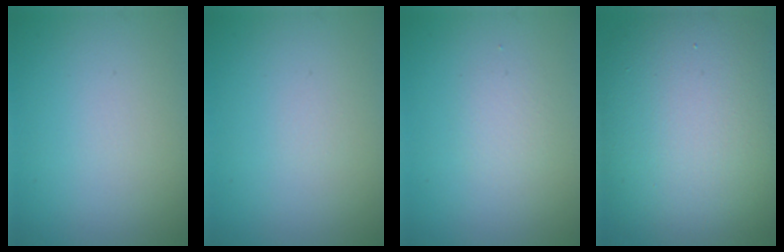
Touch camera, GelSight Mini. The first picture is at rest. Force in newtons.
{"total": 0.0}
{"total": 1.2, "press": 1.2, "slide": 0.0}
{"total": 15.3, "press": 15.3, "slide": 1.1}